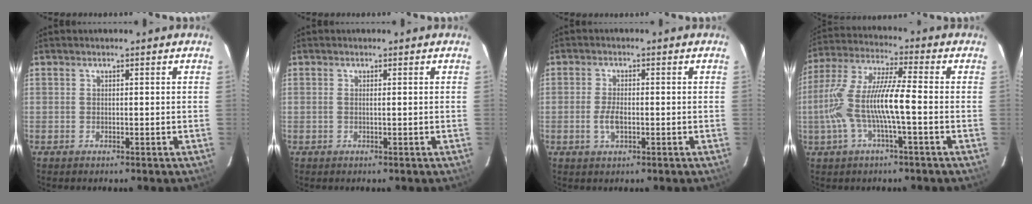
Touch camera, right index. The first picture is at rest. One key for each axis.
{"total": 0.5, "fx": -0.1, "fy": -0.2, "fz": 0.5, "tx": -0.009, "ty": 0.000, "tz": -0.003}
{"total": 3.4, "fx": -1.0, "fy": 1.5, "fz": 2.9, "tx": -0.061, "ty": -0.003, "tz": -0.017}
{"total": 12.2, "fx": -2.7, "fy": 1.3, "fz": 11.8, "tx": -0.237, "ty": 0.002, "tz": -0.049}